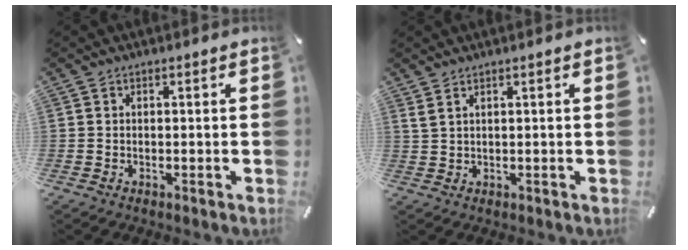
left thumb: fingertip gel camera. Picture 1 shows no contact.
{"total": 1.2, "force": [0.9, 0.1, 0.8], "torque": [-0.018, -0.001, 0.016]}